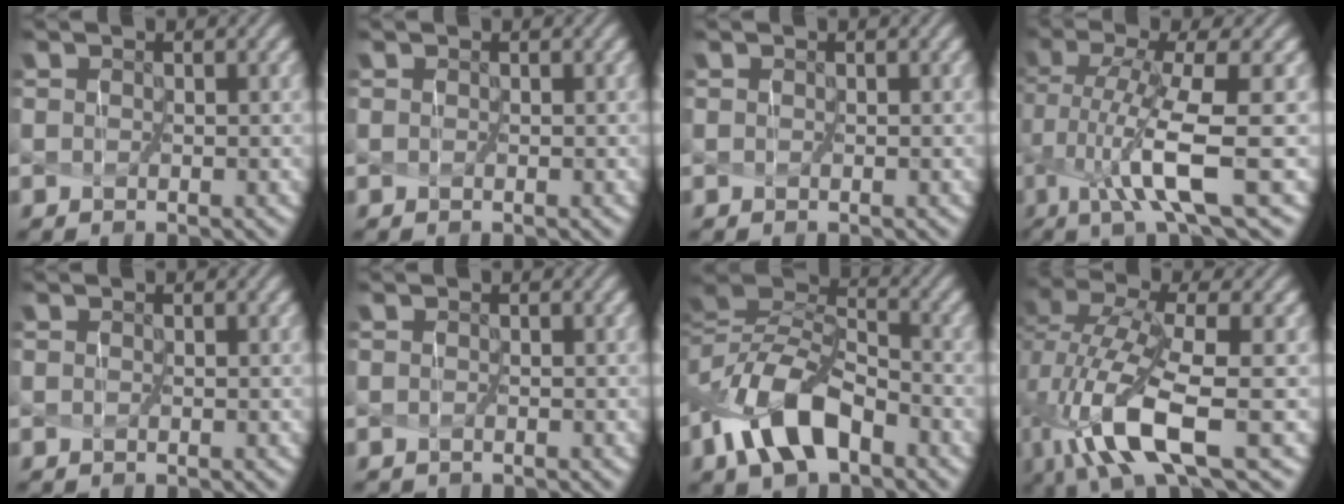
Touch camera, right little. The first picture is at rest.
{"total": 0.0}
{"total": 0.0}
{"total": 6.9, "force": [-1.5, 0.4, 6.8], "torque": [-0.138, -0.006, -0.018]}
{"total": 0.0}
{"total": 0.7, "force": [-0.6, -0.1, -0.3], "torque": [0.002, -0.004, -0.004]}
{"total": 8.2, "force": [-3.8, 4.3, 5.9], "torque": [-0.124, 0.009, -0.075]}
{"total": 7.9, "force": [-2.7, 2.1, 7.1], "torque": [-0.159, -0.008, -0.045]}